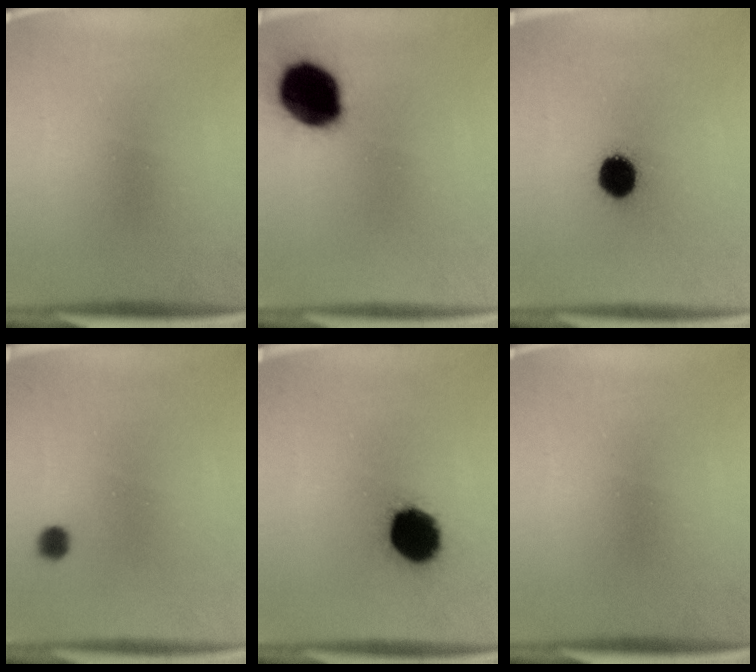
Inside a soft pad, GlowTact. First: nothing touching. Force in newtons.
{"total": 18.3}
{"total": 9.4}
{"total": 2.6}
{"total": 14.5}
{"total": 0.0}